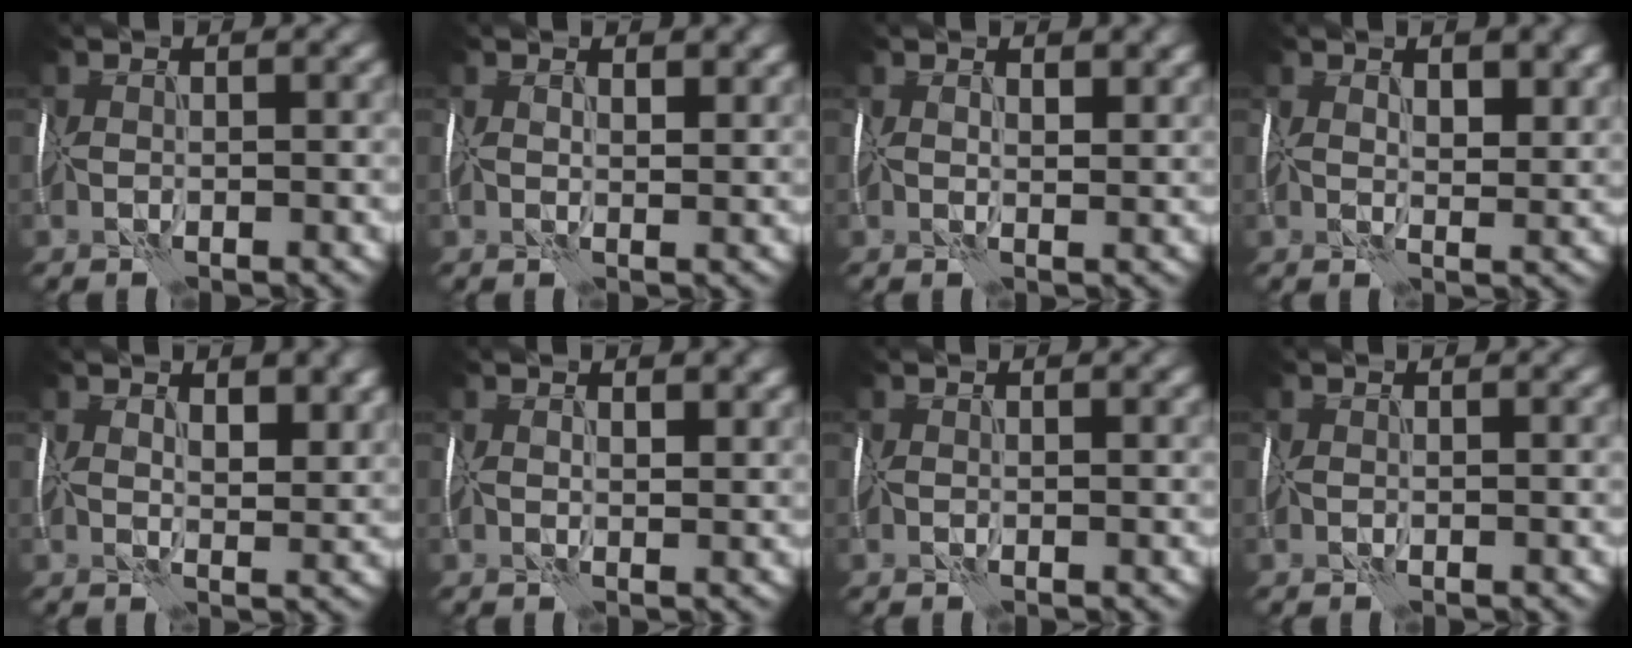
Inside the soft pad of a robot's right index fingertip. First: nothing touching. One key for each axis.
{"total": 2.3, "fx": 1.2, "fy": 1.2, "fz": 1.6, "tx": -0.020, "ty": 0.003, "tz": 0.019}
{"total": 2.7, "fx": 1.4, "fy": 1.3, "fz": 1.8, "tx": -0.023, "ty": 0.002, "tz": 0.021}
{"total": 4.7, "fx": 2.2, "fy": 2.0, "fz": 3.6, "tx": -0.048, "ty": 0.002, "tz": 0.036}
{"total": 4.4, "fx": 2.2, "fy": 1.8, "fz": 3.4, "tx": -0.044, "ty": 0.001, "tz": 0.033}
{"total": 2.1, "fx": 1.0, "fy": 1.0, "fz": 1.5, "tx": -0.019, "ty": 0.003, "tz": 0.018}
{"total": 0.6, "fx": 0.5, "fy": 0.1, "fz": 0.3, "tx": 0.000, "ty": 0.004, "tz": 0.007}
{"total": 0.0}